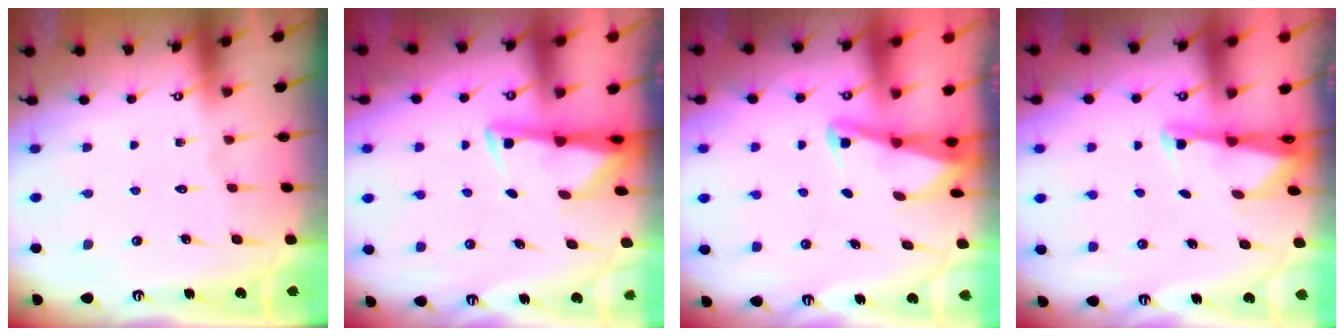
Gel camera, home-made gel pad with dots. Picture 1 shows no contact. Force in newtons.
{"total": 3.0, "press": 3.0, "slide": 0.6}
{"total": 2.1, "press": 2.1, "slide": 0.3}
{"total": 1.8, "press": 1.7, "slide": 0.4}